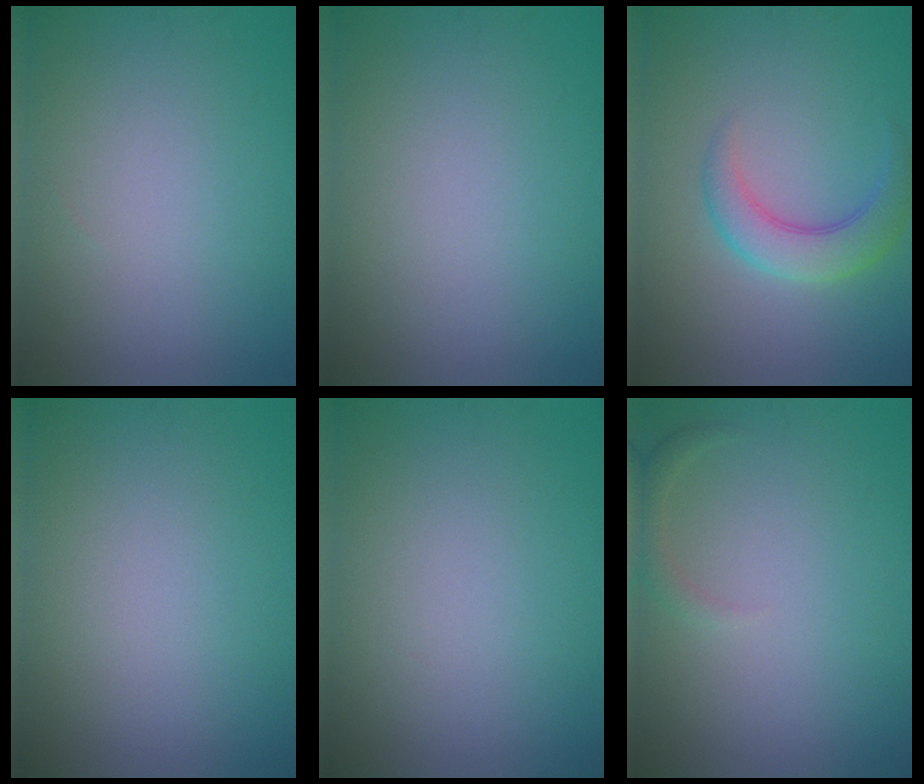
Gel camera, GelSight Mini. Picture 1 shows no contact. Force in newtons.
{"total": 0.0}
{"total": 3.9, "press": 3.9, "slide": 0.1}
{"total": 0.0}
{"total": 0.0}
{"total": 1.3, "press": 1.2, "slide": 0.2}